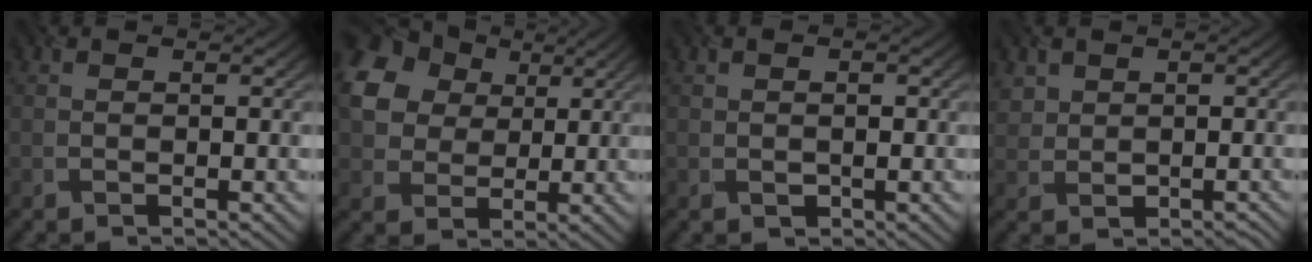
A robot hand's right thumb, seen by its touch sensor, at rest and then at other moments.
{"total": 11.7, "force": [4.1, 8.9, 6.4], "torque": [-0.179, 0.022, 0.074]}
{"total": 1.1, "force": [-0.1, 0.9, 0.7], "torque": [-0.008, -0.002, 0.001]}
{"total": 3.0, "force": [0.9, 2.7, 0.8], "torque": [-0.020, -0.008, 0.021]}